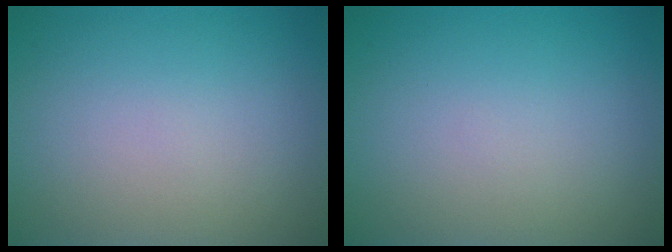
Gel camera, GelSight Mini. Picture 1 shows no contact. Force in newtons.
{"total": 0.0}